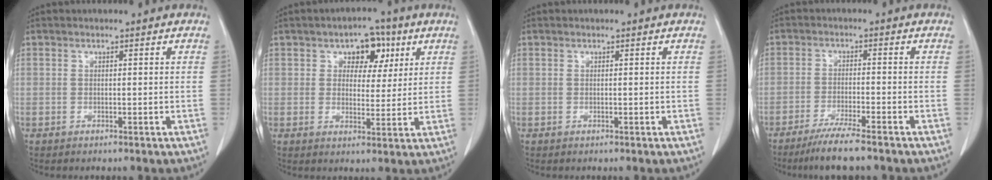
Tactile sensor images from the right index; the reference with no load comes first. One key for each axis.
{"total": 6.3, "fx": 2.8, "fy": 4.0, "fz": 4.0, "tx": -0.046, "ty": 0.016, "tz": 0.038}
{"total": 0.0}
{"total": 6.7, "fx": -5.4, "fy": -0.1, "fz": 4.0, "tx": -0.068, "ty": -0.018, "tz": -0.093}